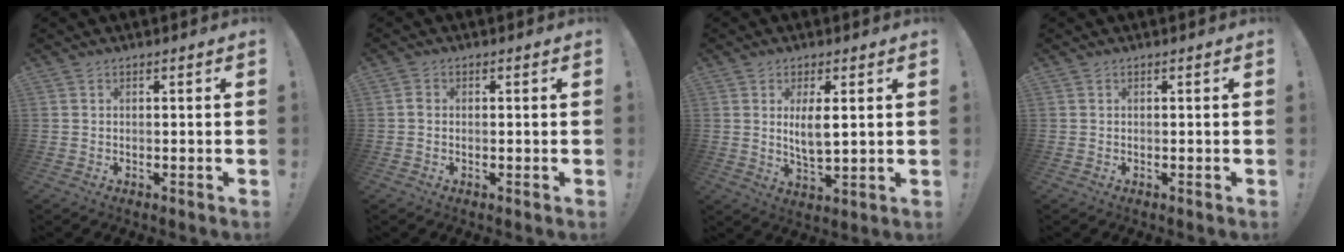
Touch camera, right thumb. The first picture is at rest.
{"total": 1.1, "force": [0.0, 0.9, 0.5], "torque": [-0.009, 0.005, -0.001]}
{"total": 6.3, "force": [1.7, 2.0, 5.7], "torque": [-0.099, -0.012, 0.025]}
{"total": 0.0}